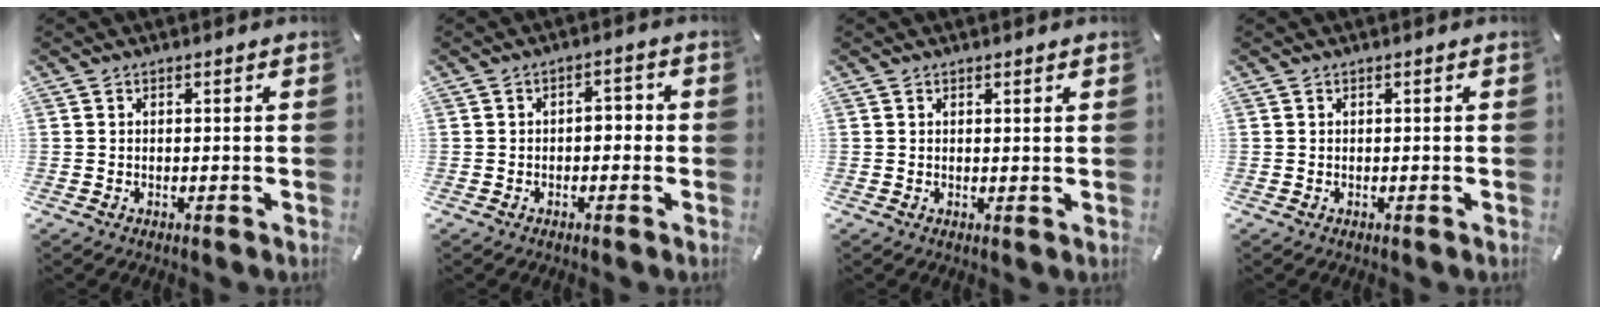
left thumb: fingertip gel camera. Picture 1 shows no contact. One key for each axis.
{"total": 2.9, "fx": -1.5, "fy": 1.8, "fz": 1.8, "tx": -0.034, "ty": 0.015, "tz": -0.031}
{"total": 0.7, "fx": 0.6, "fy": 0.1, "fz": 0.2, "tx": -0.004, "ty": -0.002, "tz": 0.012}
{"total": 0.0}